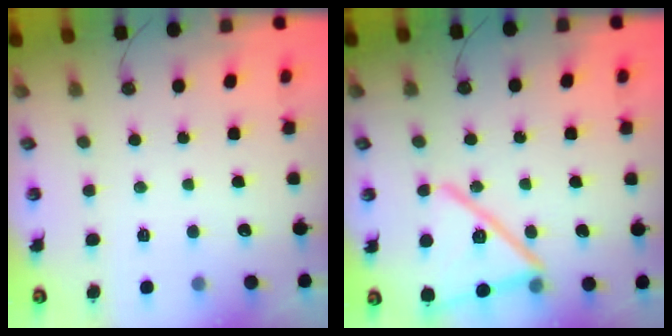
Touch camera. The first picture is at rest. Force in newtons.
{"total": 18.2, "press": 18.0, "slide": 2.9}